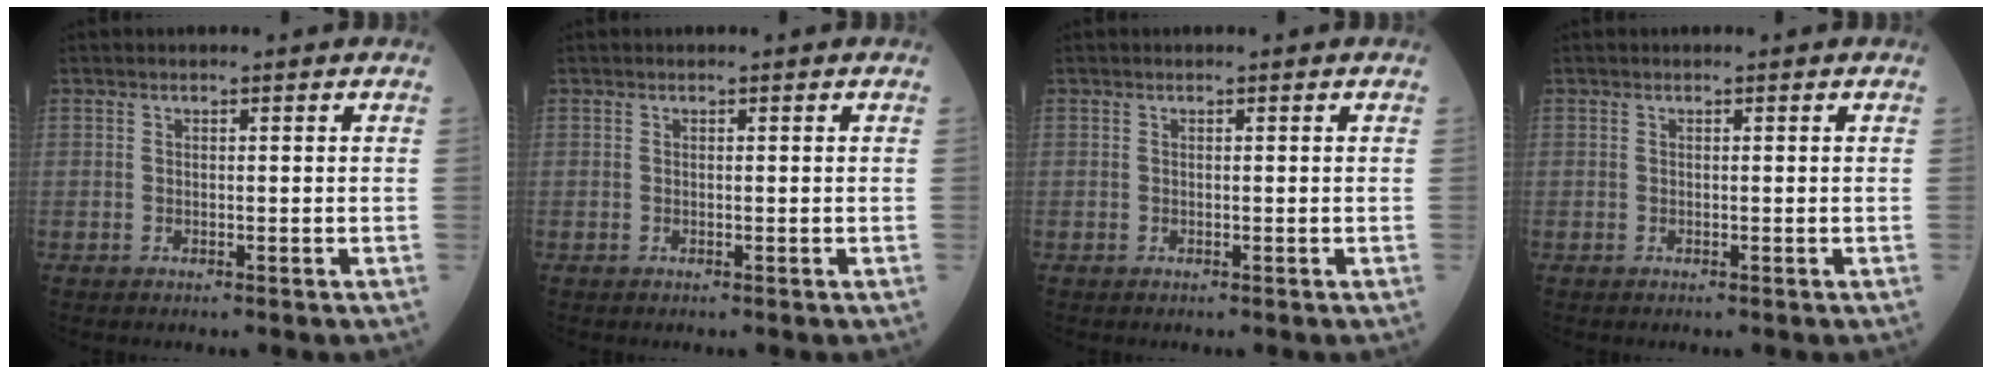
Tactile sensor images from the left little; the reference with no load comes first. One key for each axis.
{"total": 0.0}
{"total": 0.0}
{"total": 0.0}